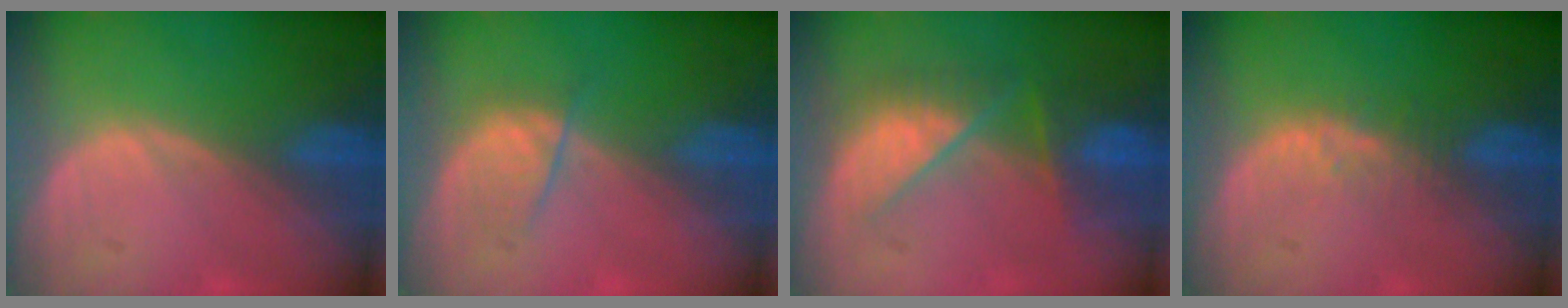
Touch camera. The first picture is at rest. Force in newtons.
{"total": 2.6, "press": 2.5, "slide": 0.5}
{"total": 7.5, "press": 7.3, "slide": 1.9}
{"total": 2.5, "press": 2.4, "slide": 0.2}